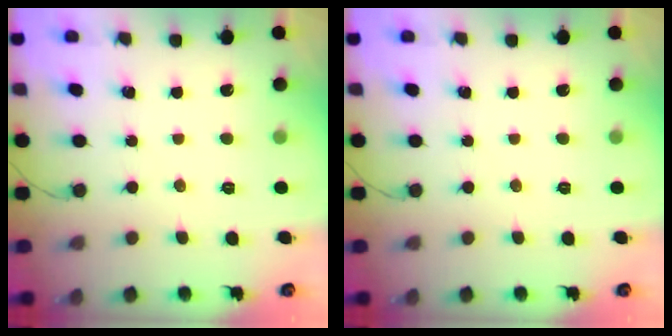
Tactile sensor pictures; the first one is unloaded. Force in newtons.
{"total": 0.0}